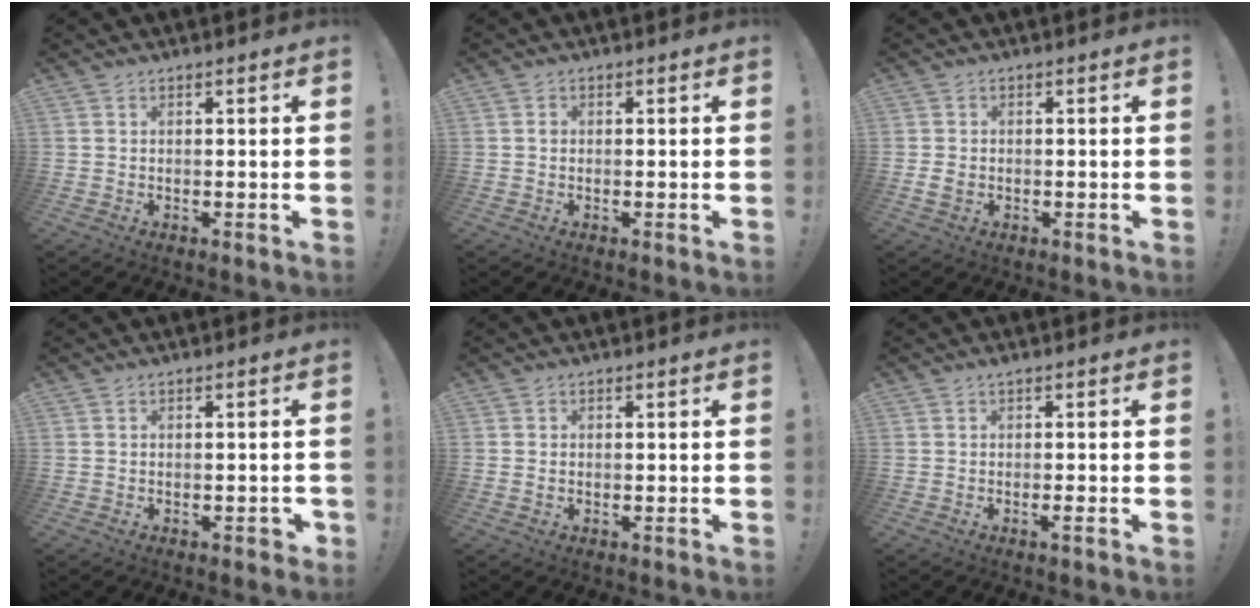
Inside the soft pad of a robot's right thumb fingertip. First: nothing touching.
{"total": 0.8, "force": [0.0, 0.7, 0.3], "torque": [-0.005, 0.003, -0.001]}
{"total": 2.8, "force": [-0.4, 2.1, 1.8], "torque": [-0.028, 0.000, -0.009]}
{"total": 2.1, "force": [-1.0, 1.1, 1.4], "torque": [-0.022, 0.008, -0.015]}
{"total": 0.9, "force": [0.2, 0.8, 0.4], "torque": [0.000, 0.000, 0.002]}
{"total": 2.2, "force": [-0.5, -0.2, 2.2], "torque": [-0.035, -0.004, -0.009]}